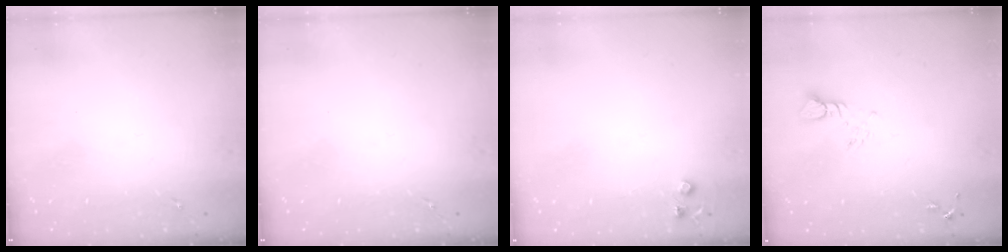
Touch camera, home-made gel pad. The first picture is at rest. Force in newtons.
{"total": 0.0}
{"total": 4.2, "press": 4.1, "slide": 0.7}
{"total": 3.8, "press": 3.8, "slide": 0.3}